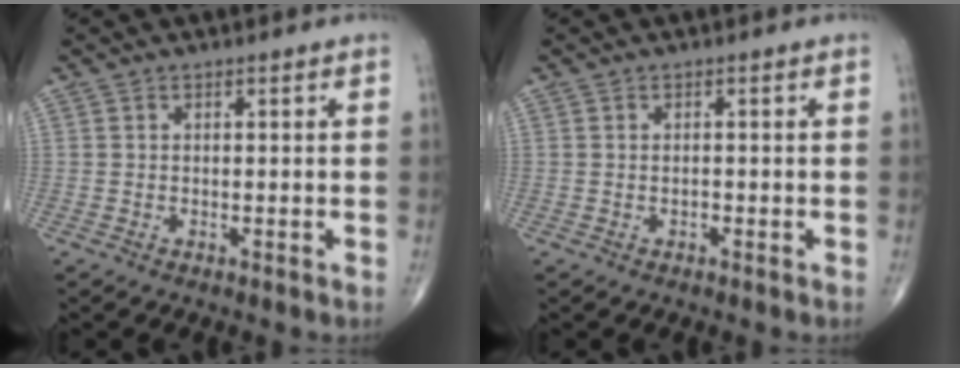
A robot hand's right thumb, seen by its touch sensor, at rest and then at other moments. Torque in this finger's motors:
{"motor_torque": [-0.35, 0.22, 0.12, 0.17, 0.06]}